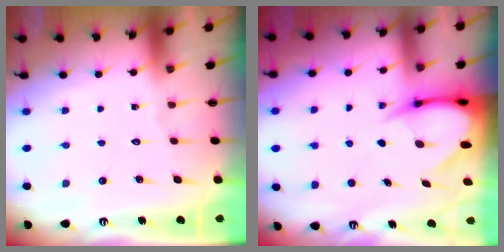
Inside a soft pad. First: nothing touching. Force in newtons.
{"total": 6.2, "press": 6.1, "slide": 0.7}